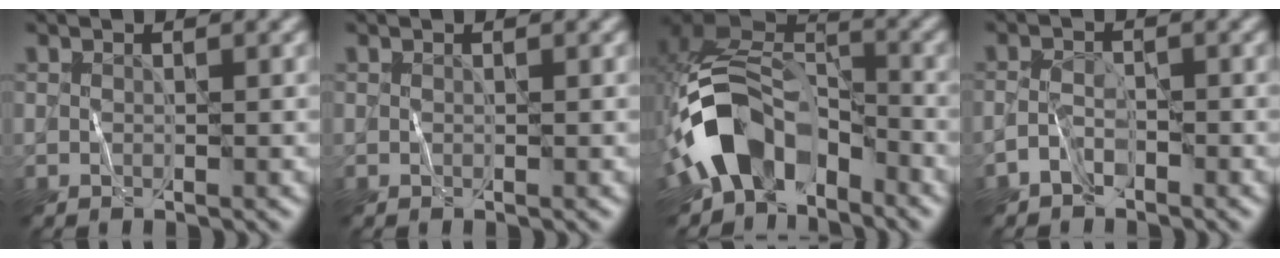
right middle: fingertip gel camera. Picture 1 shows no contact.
{"total": 0.0}
{"total": 11.0, "force": [-5.4, 6.6, 7.0], "torque": [-0.115, 0.009, -0.107]}
{"total": 1.9, "force": [-1.5, 0.8, 0.8], "torque": [-0.017, 0.011, -0.032]}